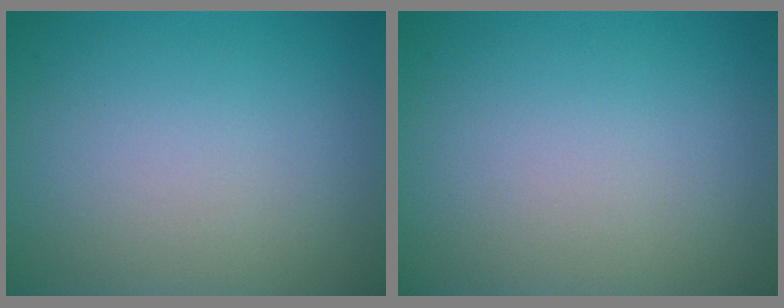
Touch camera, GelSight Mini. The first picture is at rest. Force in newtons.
{"total": 0.0}